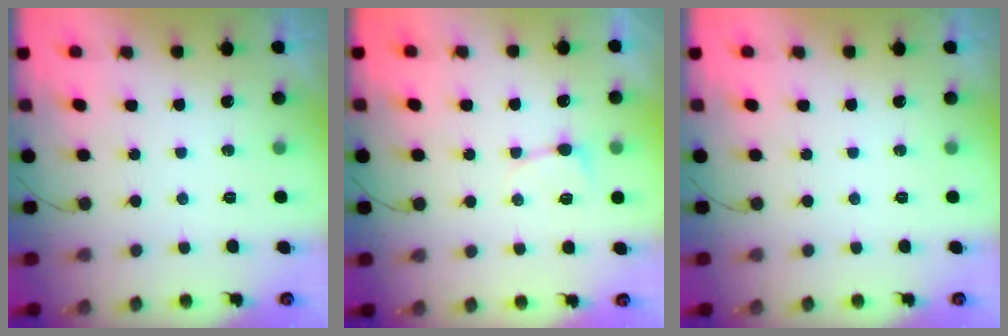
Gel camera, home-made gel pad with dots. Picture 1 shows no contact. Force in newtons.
{"total": 3.6, "press": 3.5, "slide": 0.5}
{"total": 0.0}